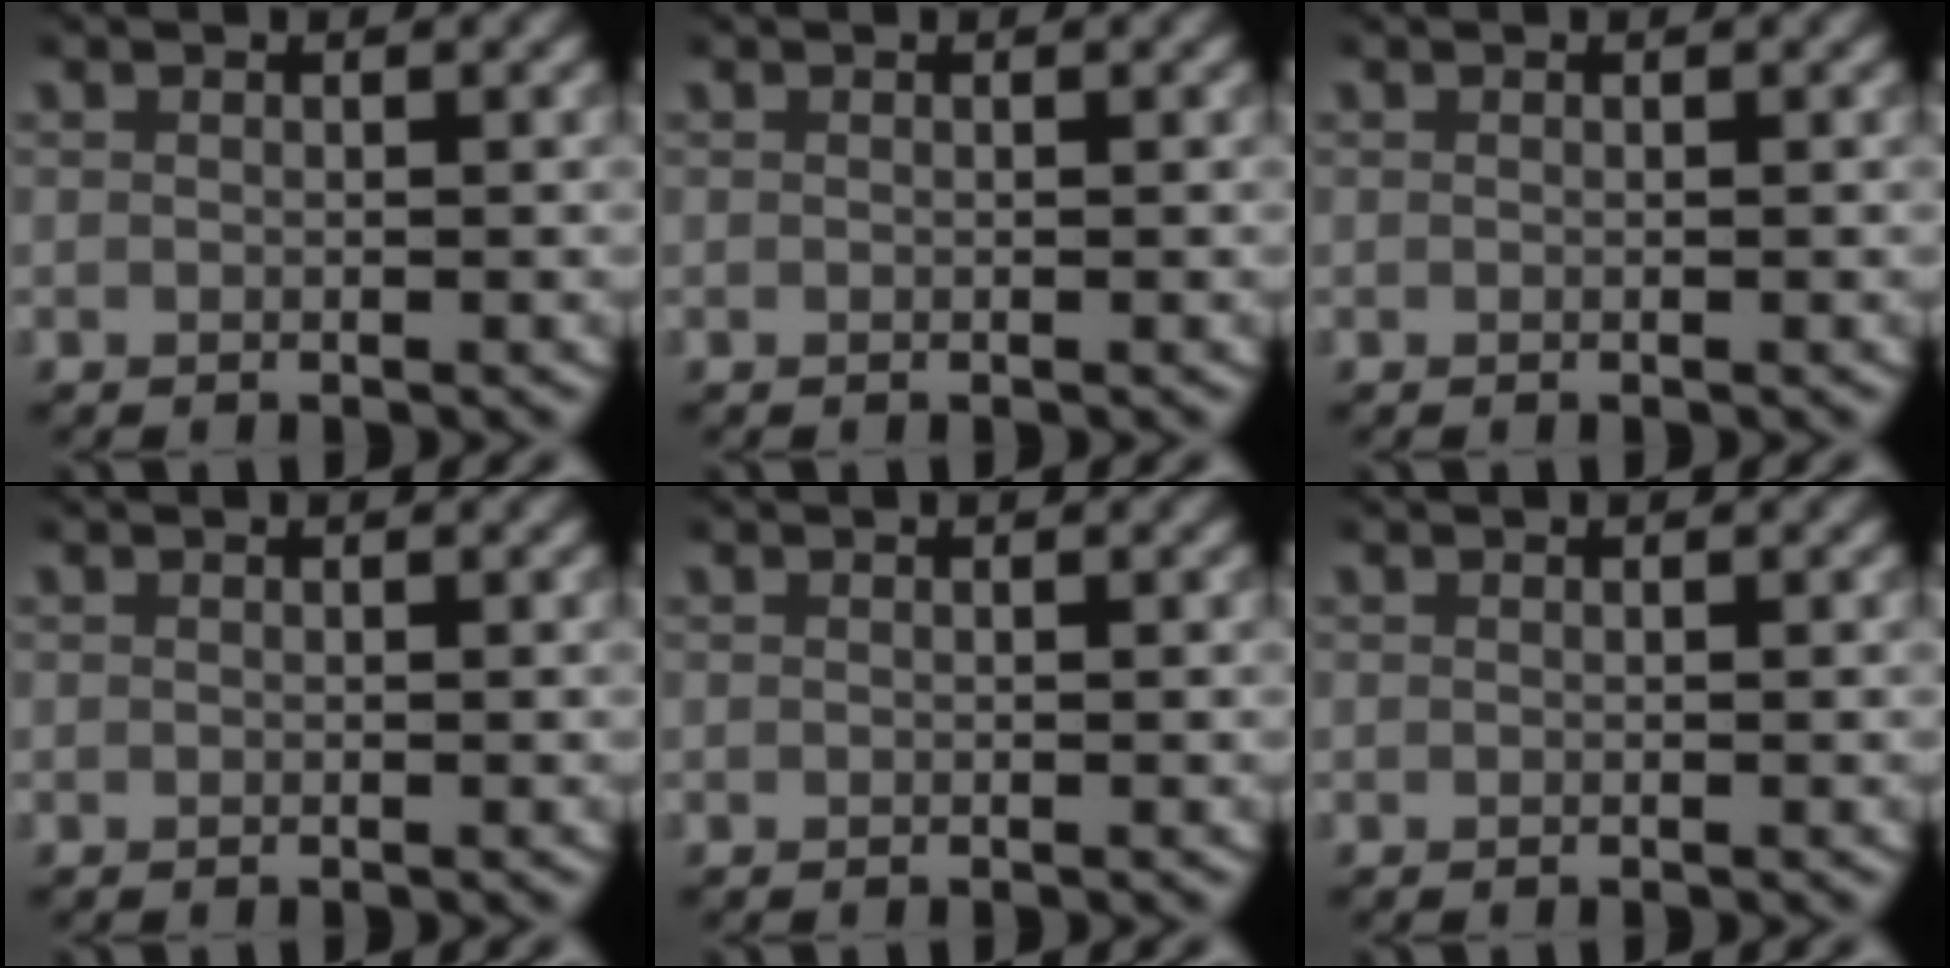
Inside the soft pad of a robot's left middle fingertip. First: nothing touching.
{"total": 0.0}
{"total": 0.0}
{"total": 0.0}
{"total": 0.0}
{"total": 0.0}